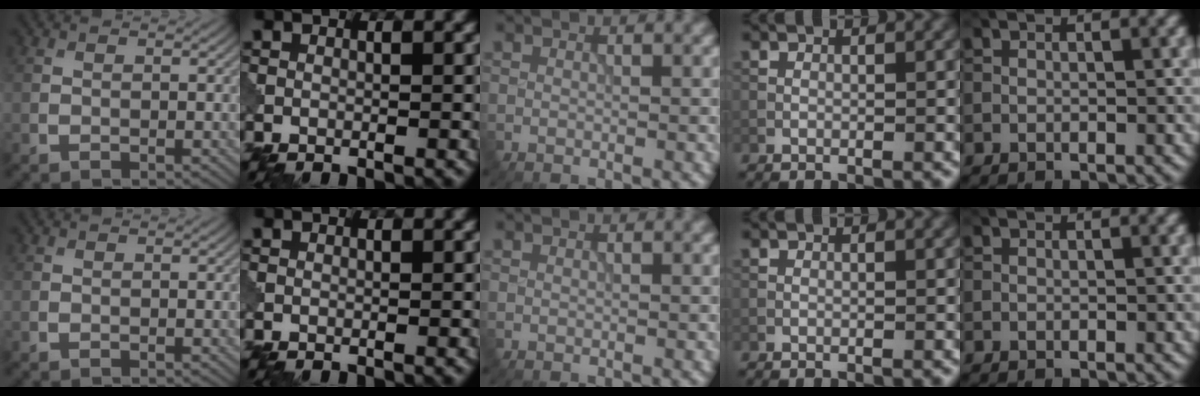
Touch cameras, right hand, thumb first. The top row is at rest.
{}